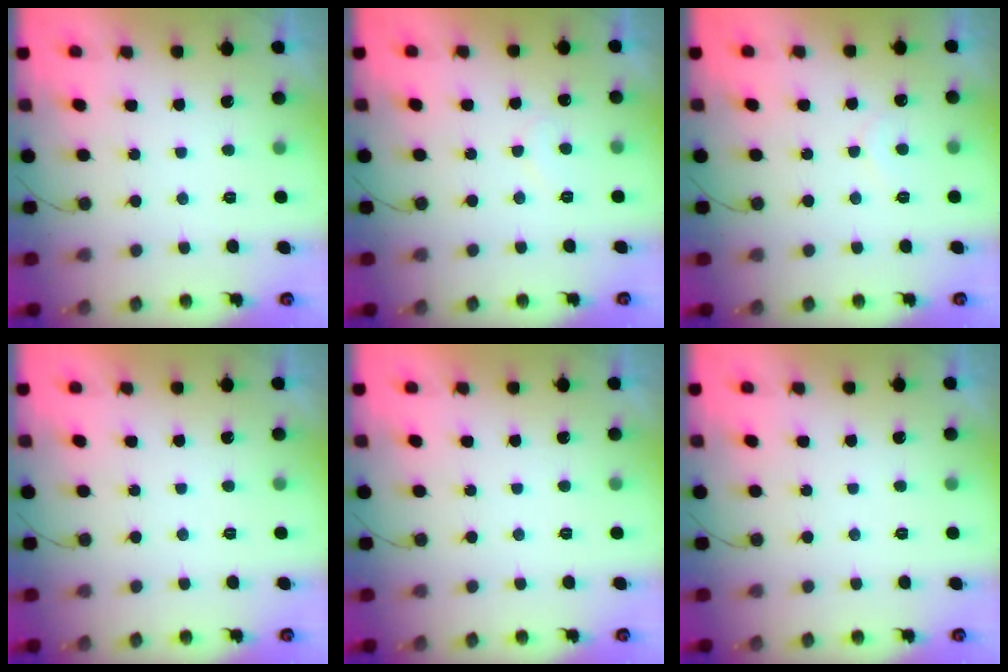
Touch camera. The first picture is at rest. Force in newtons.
{"total": 5.6, "press": 5.6, "slide": 0.4}
{"total": 4.4, "press": 4.4, "slide": 0.3}
{"total": 1.8, "press": 1.8, "slide": 0.1}
{"total": 1.8, "press": 1.8, "slide": 0.1}
{"total": 0.0}